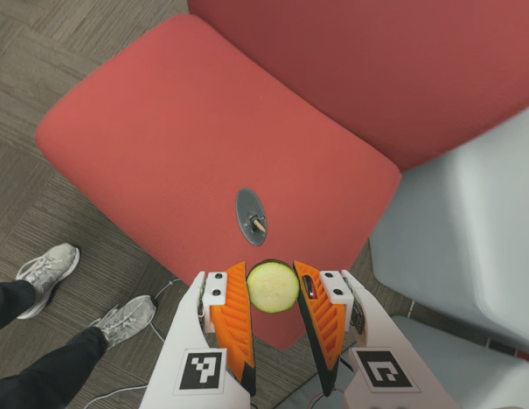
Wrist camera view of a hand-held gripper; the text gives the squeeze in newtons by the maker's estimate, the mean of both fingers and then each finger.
{"total": 8.4, "left": 8.6, "right": 8.2}